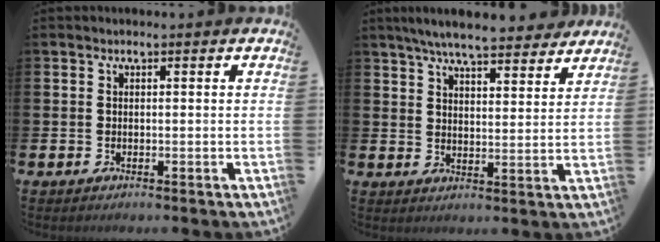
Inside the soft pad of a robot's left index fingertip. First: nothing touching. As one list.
[{"total": 7.1, "force": [6.7, 0.9, 2.2], "torque": [-0.055, -0.036, 0.117]}]